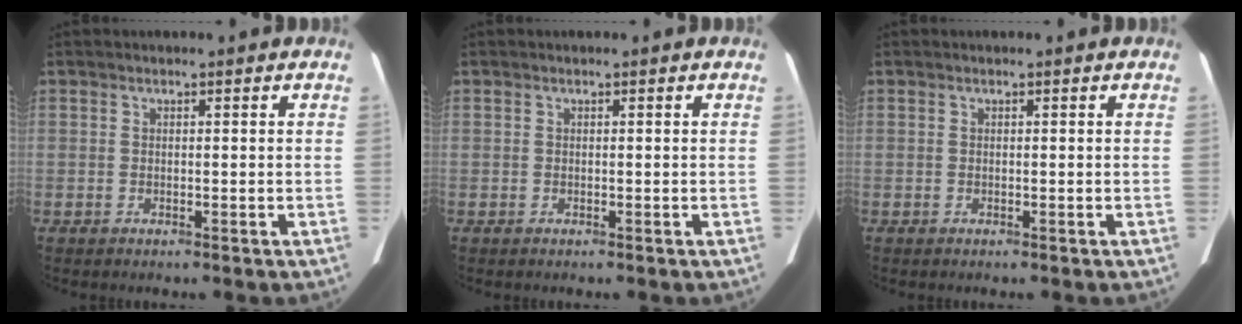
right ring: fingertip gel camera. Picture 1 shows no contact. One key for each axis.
{"total": 0.0}
{"total": 0.0}